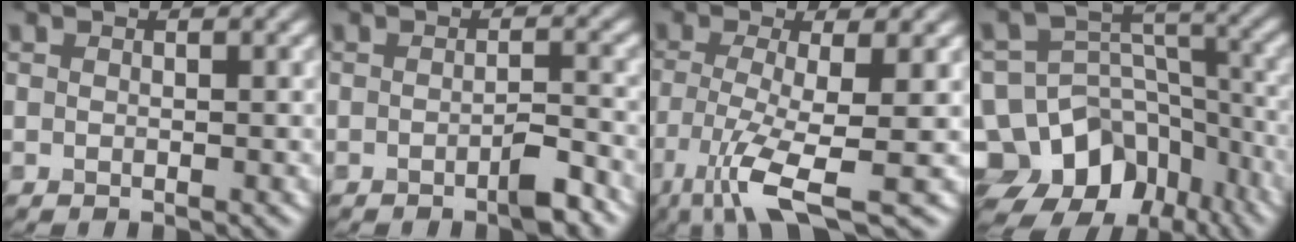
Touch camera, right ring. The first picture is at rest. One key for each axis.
{"total": 2.3, "fx": -1.9, "fy": -0.3, "fz": 1.1, "tx": -0.029, "ty": 0.004, "tz": -0.023}
{"total": 7.1, "fx": -4.4, "fy": 0.9, "fz": 5.5, "tx": -0.127, "ty": -0.004, "tz": -0.067}
{"total": 13.7, "fx": -9.6, "fy": 9.0, "fz": 3.5, "tx": -0.104, "ty": 0.007, "tz": -0.125}